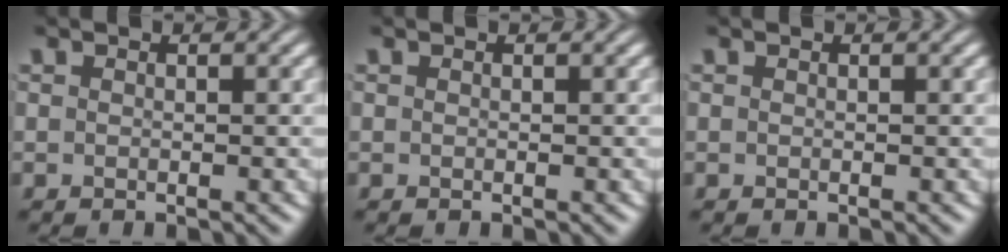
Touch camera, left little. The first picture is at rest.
{"total": 0.0}
{"total": 0.0}